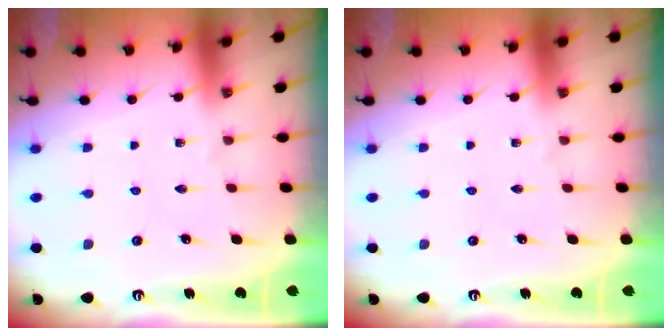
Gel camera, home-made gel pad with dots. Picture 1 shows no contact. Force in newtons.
{"total": 0.0}